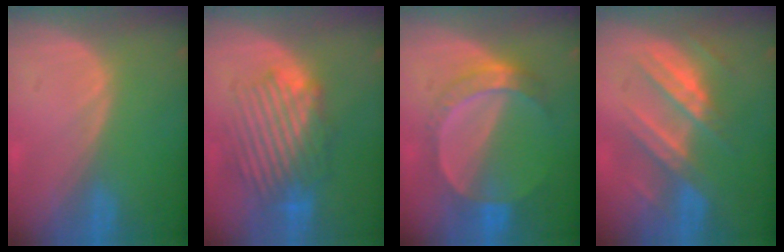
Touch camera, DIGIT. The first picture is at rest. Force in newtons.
{"total": 9.0, "press": 8.6, "slide": 2.6}
{"total": 7.2, "press": 6.4, "slide": 3.3}
{"total": 7.3, "press": 7.3, "slide": 0.1}